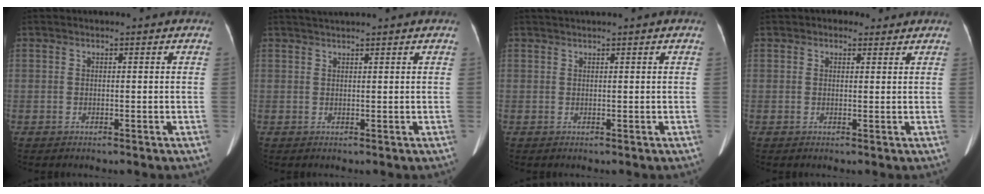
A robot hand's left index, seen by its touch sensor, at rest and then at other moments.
{"total": 2.4, "force": [2.1, -0.4, 0.9], "torque": [-0.011, 0.023, 0.040]}
{"total": 0.9, "force": [0.7, -0.3, 0.5], "torque": [-0.014, 0.013, 0.020]}
{"total": 1.9, "force": [1.2, 1.4, 0.5], "torque": [-0.011, 0.006, 0.013]}